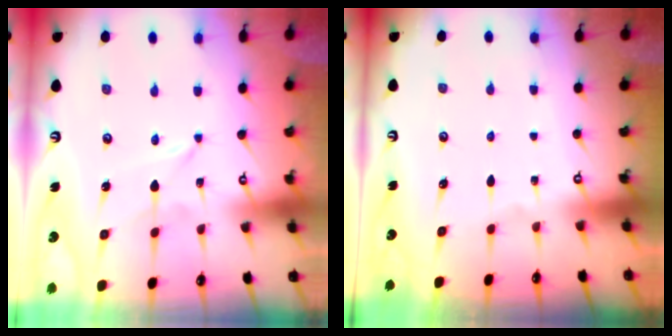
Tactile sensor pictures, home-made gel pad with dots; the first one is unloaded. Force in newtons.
{"total": 0.0}